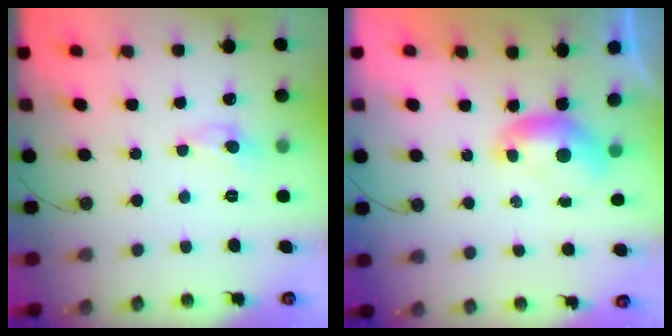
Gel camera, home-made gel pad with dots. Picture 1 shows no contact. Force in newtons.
{"total": 0.0}